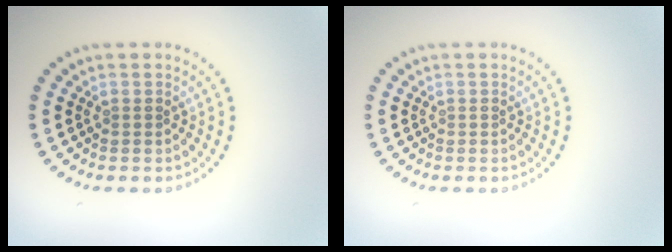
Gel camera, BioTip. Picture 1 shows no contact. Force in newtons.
{"total": 0.0}